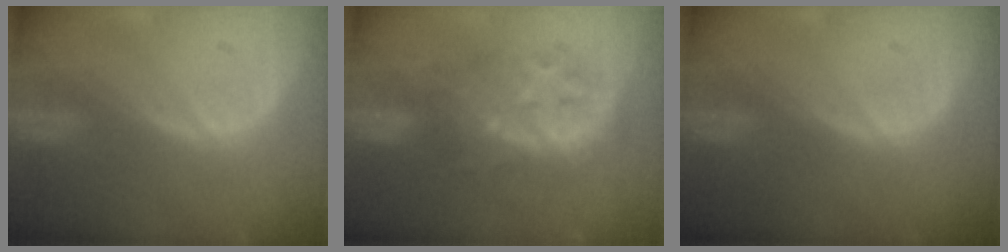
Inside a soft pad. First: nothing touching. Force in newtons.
{"total": 8.7, "press": 8.0, "slide": 3.5}
{"total": 0.0}